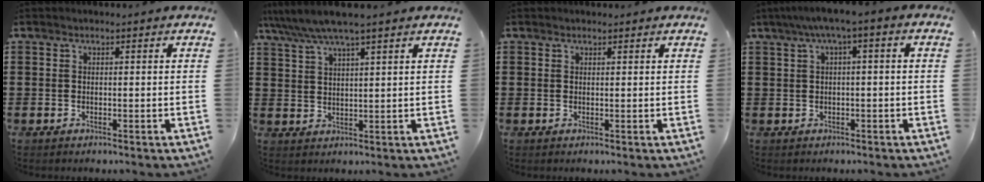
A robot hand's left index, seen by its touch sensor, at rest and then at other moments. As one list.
[{"total": 5.3, "force": [4.2, 0.2, 3.2], "torque": [-0.074, -0.012, 0.074]}, {"total": 0.6, "force": [0.5, 0.2, 0.2], "torque": [-0.005, 0.001, 0.010]}, {"total": 3.0, "force": [-0.5, 0.3, 3.0], "torque": [-0.053, 0.003, -0.013]}]